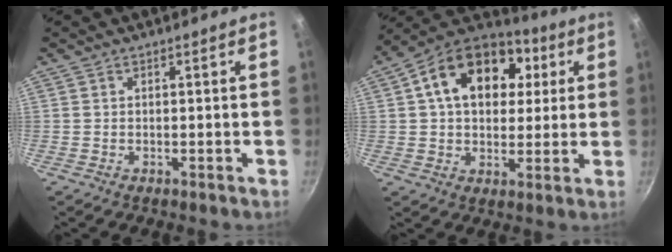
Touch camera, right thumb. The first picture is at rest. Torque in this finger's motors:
{"motor_torque": [0.15, 3.70, 0.52, -0.39, 0.43]}